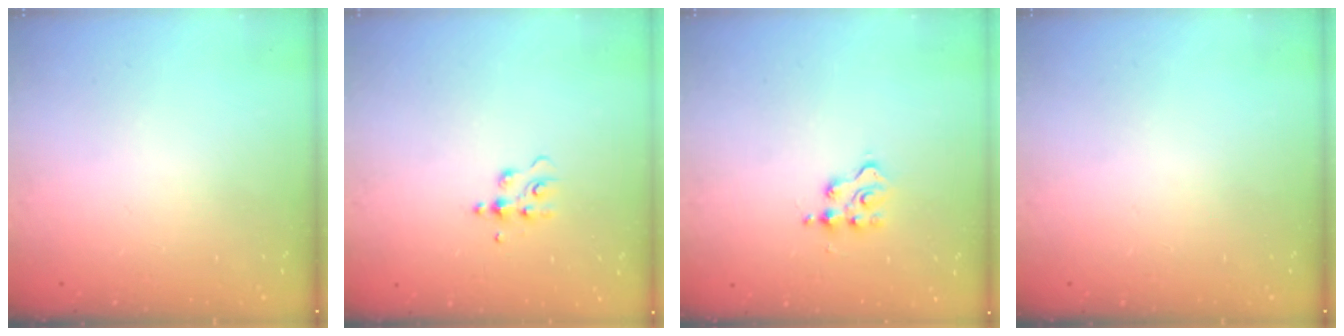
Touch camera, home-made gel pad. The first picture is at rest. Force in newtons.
{"total": 4.8, "press": 4.8, "slide": 0.5}
{"total": 3.4, "press": 3.4, "slide": 0.5}
{"total": 0.0}